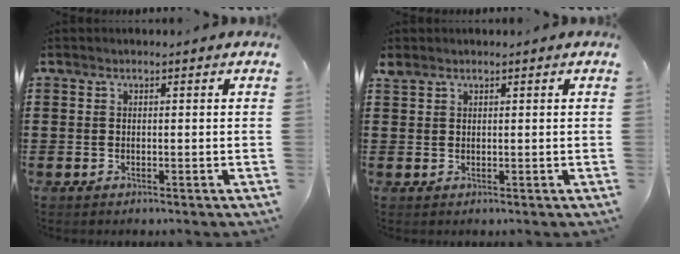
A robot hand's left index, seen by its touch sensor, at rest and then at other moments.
{"total": 1.2, "force": [1.0, 0.5, 0.4], "torque": [-0.010, 0.002, 0.020]}